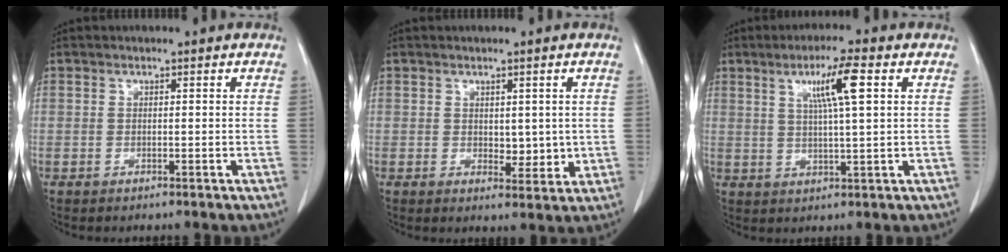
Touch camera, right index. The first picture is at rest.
{"total": 3.4, "force": [0.3, 2.0, 2.8], "torque": [-0.033, -0.007, 0.012]}
{"total": 7.1, "force": [2.6, -0.1, 6.6], "torque": [-0.118, 0.004, 0.046]}